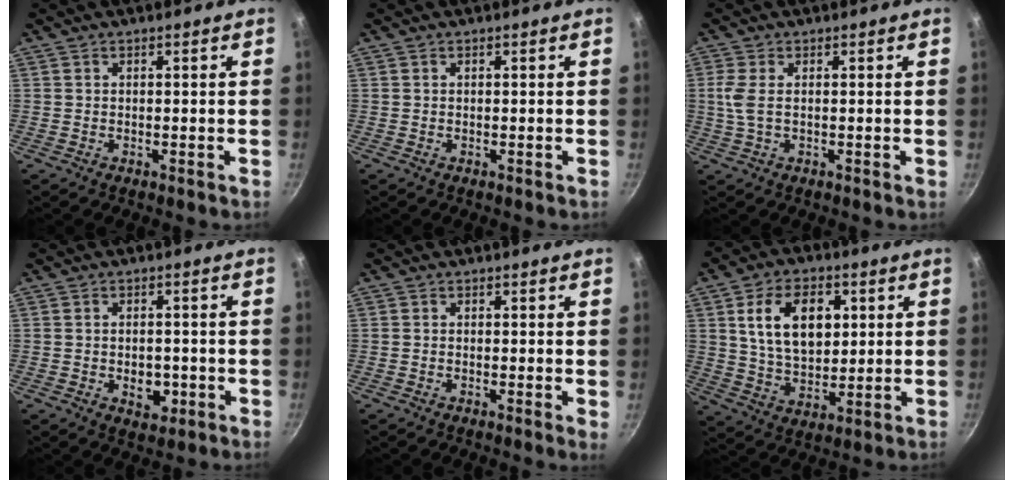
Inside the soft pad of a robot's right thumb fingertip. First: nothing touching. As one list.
[{"total": 0.0}, {"total": 3.8, "force": [0.4, 1.6, 3.5], "torque": [-0.082, 0.002, 0.008]}, {"total": 4.7, "force": [-1.2, 3.1, 3.4], "torque": [-0.034, 0.006, -0.014]}, {"total": 0.9, "force": [-0.1, 0.2, 0.9], "torque": [-0.013, -0.003, -0.007]}, {"total": 13.9, "force": [3.7, 9.0, 9.9], "torque": [-0.137, -0.009, 0.067]}]